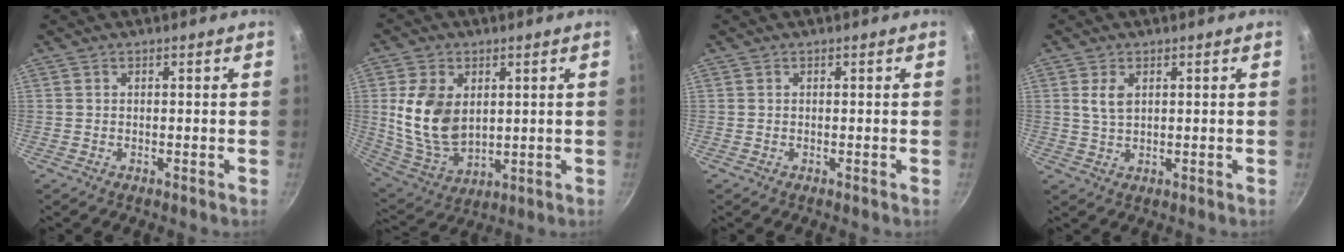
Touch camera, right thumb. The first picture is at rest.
{"total": 13.7, "force": [2.3, 9.2, 9.8], "torque": [-0.173, -0.028, 0.059]}
{"total": 0.0}
{"total": 3.6, "force": [1.2, 1.9, 2.8], "torque": [-0.053, -0.007, 0.026]}